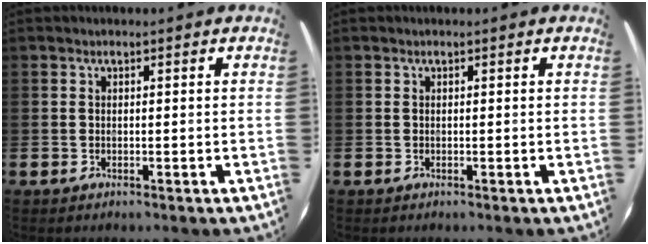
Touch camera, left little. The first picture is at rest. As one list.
[{"total": 0.0}]